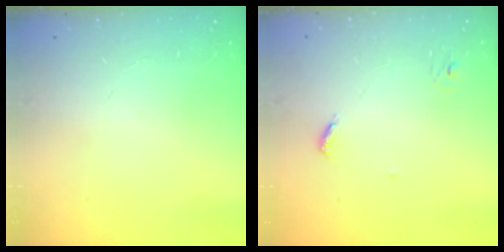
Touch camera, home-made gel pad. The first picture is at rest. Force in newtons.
{"total": 3.4, "press": 3.4, "slide": 0.3}